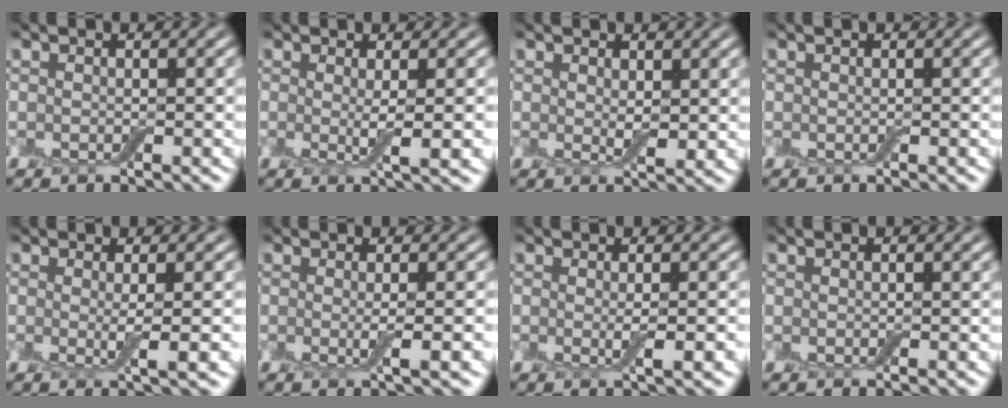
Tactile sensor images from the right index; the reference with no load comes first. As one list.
[{"total": 2.1, "force": [0.1, -0.2, 2.1], "torque": [-0.040, -0.005, 0.003]}, {"total": 1.5, "force": [0.5, 0.7, 1.2], "torque": [-0.024, -0.003, 0.011]}, {"total": 0.0}, {"total": 2.4, "force": [-0.1, -0.1, 2.3], "torque": [-0.041, -0.004, 0.000]}, {"total": 2.0, "force": [-0.3, -0.1, 2.0], "torque": [-0.036, -0.005, -0.003]}, {"total": 1.7, "force": [-0.2, -0.1, 1.7], "torque": [-0.031, -0.003, -0.002]}, {"total": 0.0}]